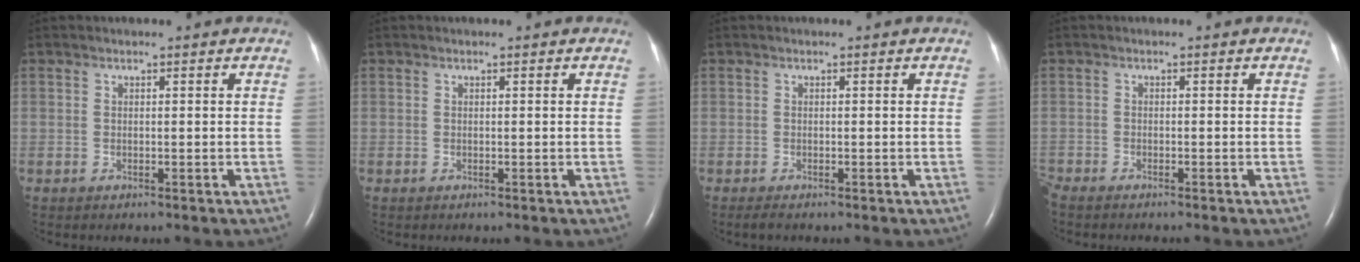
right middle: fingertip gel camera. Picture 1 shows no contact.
{"total": 0.0}
{"total": 0.8, "force": [-0.7, 0.0, 0.5], "torque": [-0.017, -0.004, -0.013]}
{"total": 2.1, "force": [-2.0, 0.0, 0.6], "torque": [-0.013, -0.004, -0.035]}